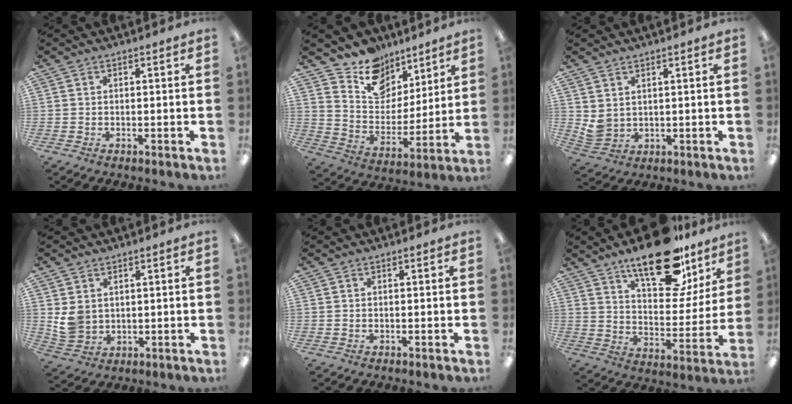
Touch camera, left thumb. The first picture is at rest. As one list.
[{"total": 13.2, "force": [10.2, 7.9, 2.7], "torque": [-0.051, -0.084, 0.194]}, {"total": 3.4, "force": [2.3, 2.2, 1.2], "torque": [-0.029, -0.012, 0.047]}, {"total": 5.4, "force": [2.0, 4.6, 2.1], "torque": [-0.038, 0.000, 0.045]}, {"total": 0.0}, {"total": 22.2, "force": [15.3, 9.4, 13.1], "torque": [-0.188, -0.088, 0.256]}]